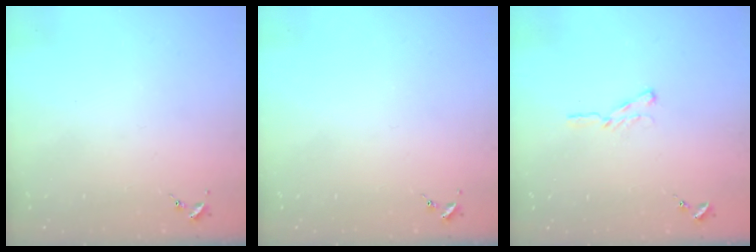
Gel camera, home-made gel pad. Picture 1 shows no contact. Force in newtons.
{"total": 0.0}
{"total": 4.4, "press": 4.4, "slide": 0.5}